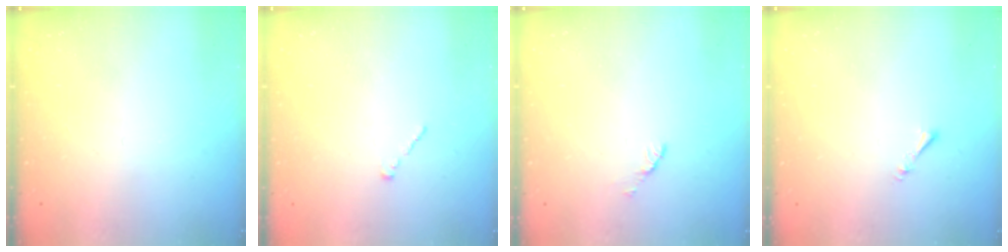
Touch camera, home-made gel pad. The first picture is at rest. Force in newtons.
{"total": 0.0}
{"total": 2.8, "press": 2.7, "slide": 0.4}
{"total": 0.8, "press": 0.7, "slide": 0.3}